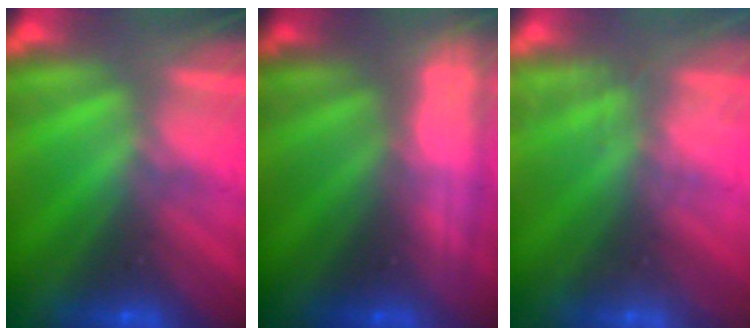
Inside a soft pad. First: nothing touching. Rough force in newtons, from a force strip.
{"total": 2.9}
{"total": 2.5}